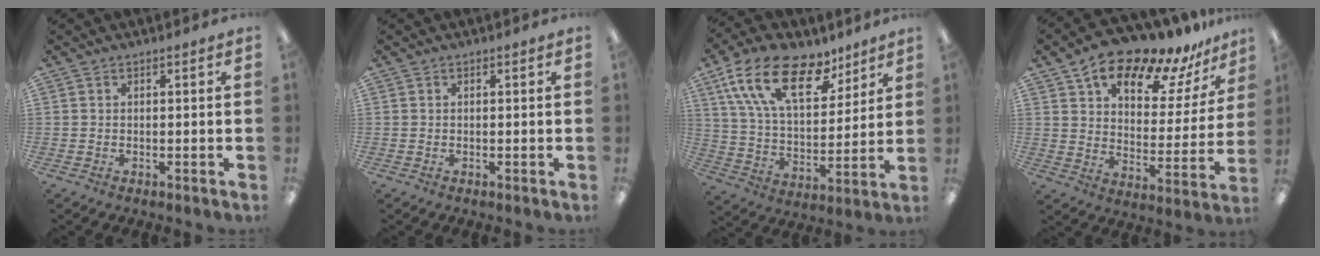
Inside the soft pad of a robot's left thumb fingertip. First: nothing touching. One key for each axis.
{"total": 0.0}
{"total": 20.2, "fx": 11.6, "fy": 10.2, "fz": 13.0, "tx": -0.234, "ty": -0.046, "tz": 0.210}
{"total": 17.3, "fx": 14.1, "fy": 6.2, "fz": 7.8, "tx": -0.133, "ty": -0.097, "tz": 0.242}